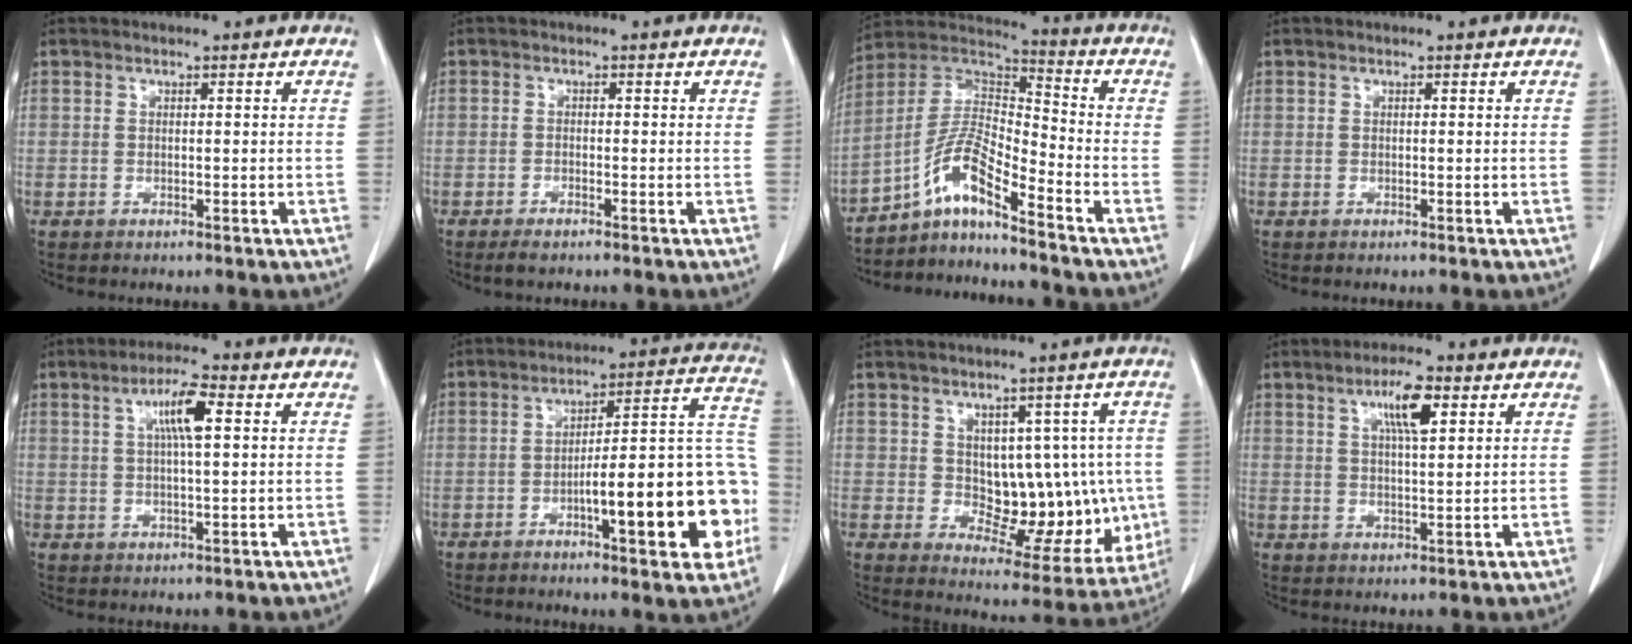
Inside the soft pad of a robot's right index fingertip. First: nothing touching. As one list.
[{"total": 2.1, "force": [-1.6, 0.4, 1.3], "torque": [-0.026, -0.004, -0.027]}, {"total": 9.5, "force": [-6.6, 0.7, 6.8], "torque": [-0.145, 0.018, -0.126]}, {"total": 0.0}, {"total": 6.2, "force": [1.9, 0.7, 5.8], "torque": [-0.106, 0.007, 0.032]}, {"total": 18.5, "force": [-5.5, 3.3, 17.4], "torque": [-0.188, 0.034, -0.071]}, {"total": 12.5, "force": [0.4, 7.0, 10.4], "torque": [-0.110, 0.011, 0.029]}, {"total": 6.1, "force": [2.8, 1.0, 5.3], "torque": [-0.095, 0.003, 0.046]}]